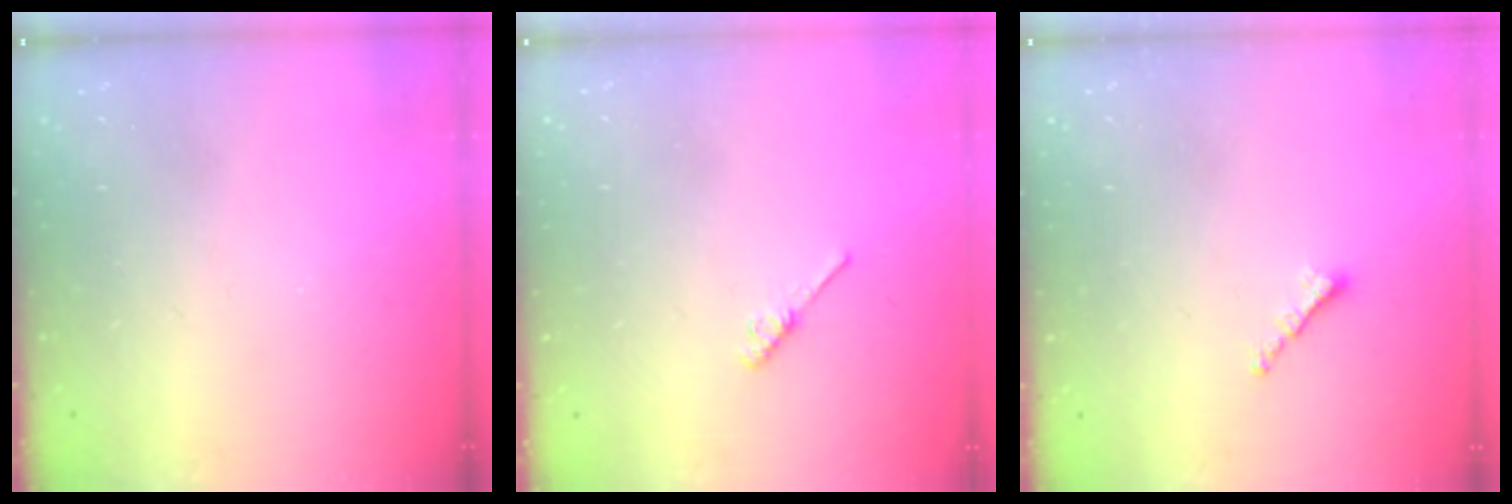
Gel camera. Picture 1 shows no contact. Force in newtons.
{"total": 2.7, "press": 2.7, "slide": 0.4}
{"total": 0.8, "press": 0.7, "slide": 0.4}